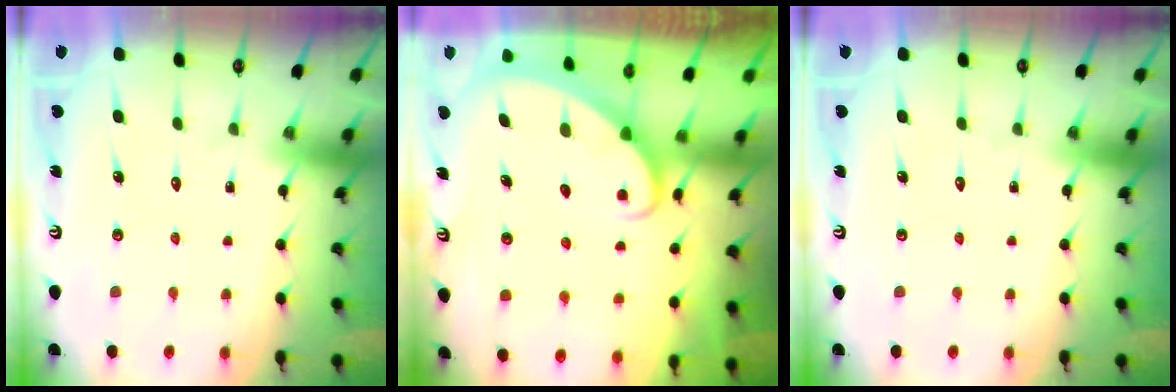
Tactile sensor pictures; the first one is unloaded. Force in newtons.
{"total": 2.5, "press": 2.5, "slide": 0.3}
{"total": 0.0}